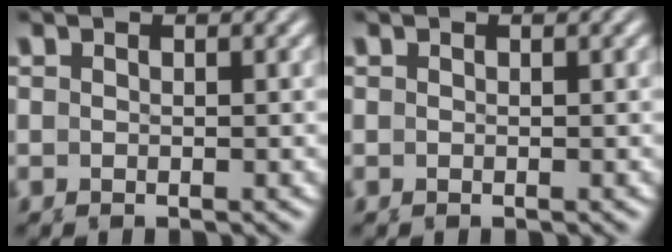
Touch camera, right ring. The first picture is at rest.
{"total": 0.0}